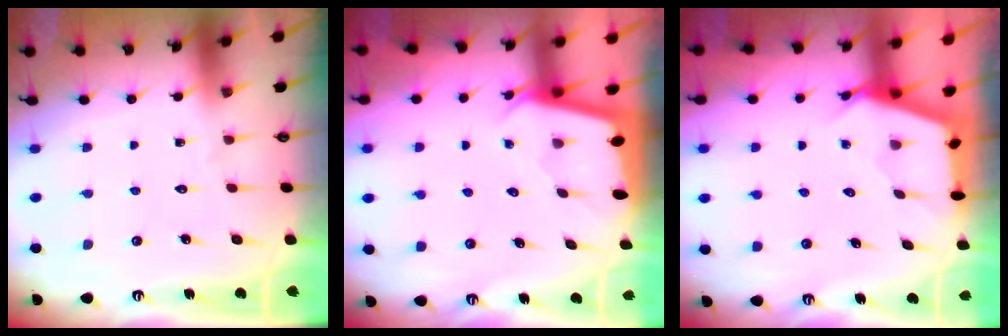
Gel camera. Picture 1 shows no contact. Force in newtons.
{"total": 1.9, "press": 1.9, "slide": 0.3}
{"total": 2.7, "press": 2.7, "slide": 0.3}